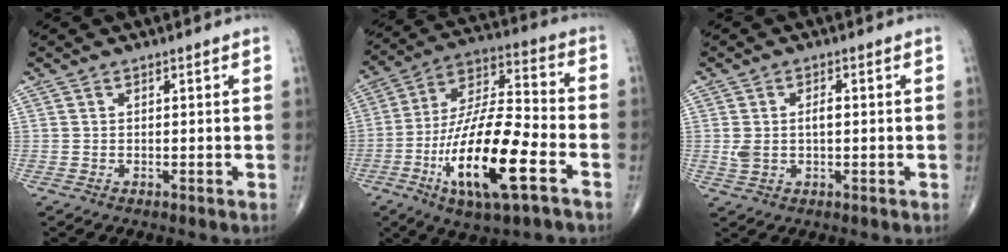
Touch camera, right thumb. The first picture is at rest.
{"total": 21.4, "force": [-8.3, 6.4, 18.7], "torque": [-0.363, 0.038, -0.142]}
{"total": 4.5, "force": [0.1, 2.5, 3.7], "torque": [-0.081, 0.010, 0.005]}